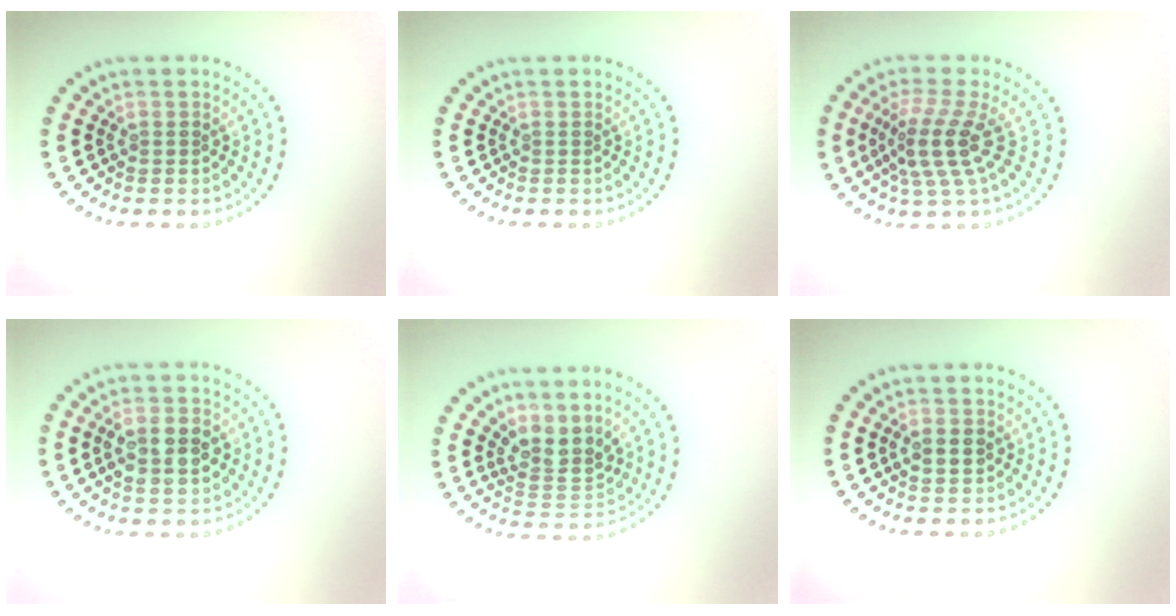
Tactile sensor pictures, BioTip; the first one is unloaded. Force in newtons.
{"total": 0.0}
{"total": 3.9, "press": 3.0, "slide": 2.5}
{"total": 4.2, "press": 4.2, "slide": 0.4}
{"total": 3.3, "press": 2.6, "slide": 2.1}
{"total": 1.8, "press": 1.8, "slide": 0.3}